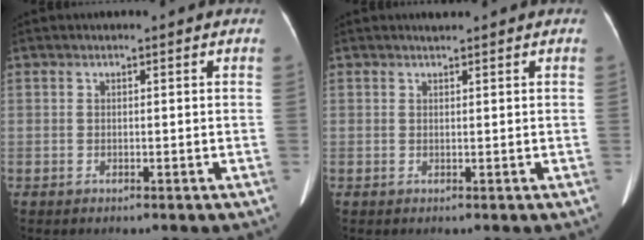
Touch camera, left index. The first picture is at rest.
{"total": 0.6, "force": [0.5, 0.0, 0.1], "torque": [-0.010, 0.004, 0.013]}